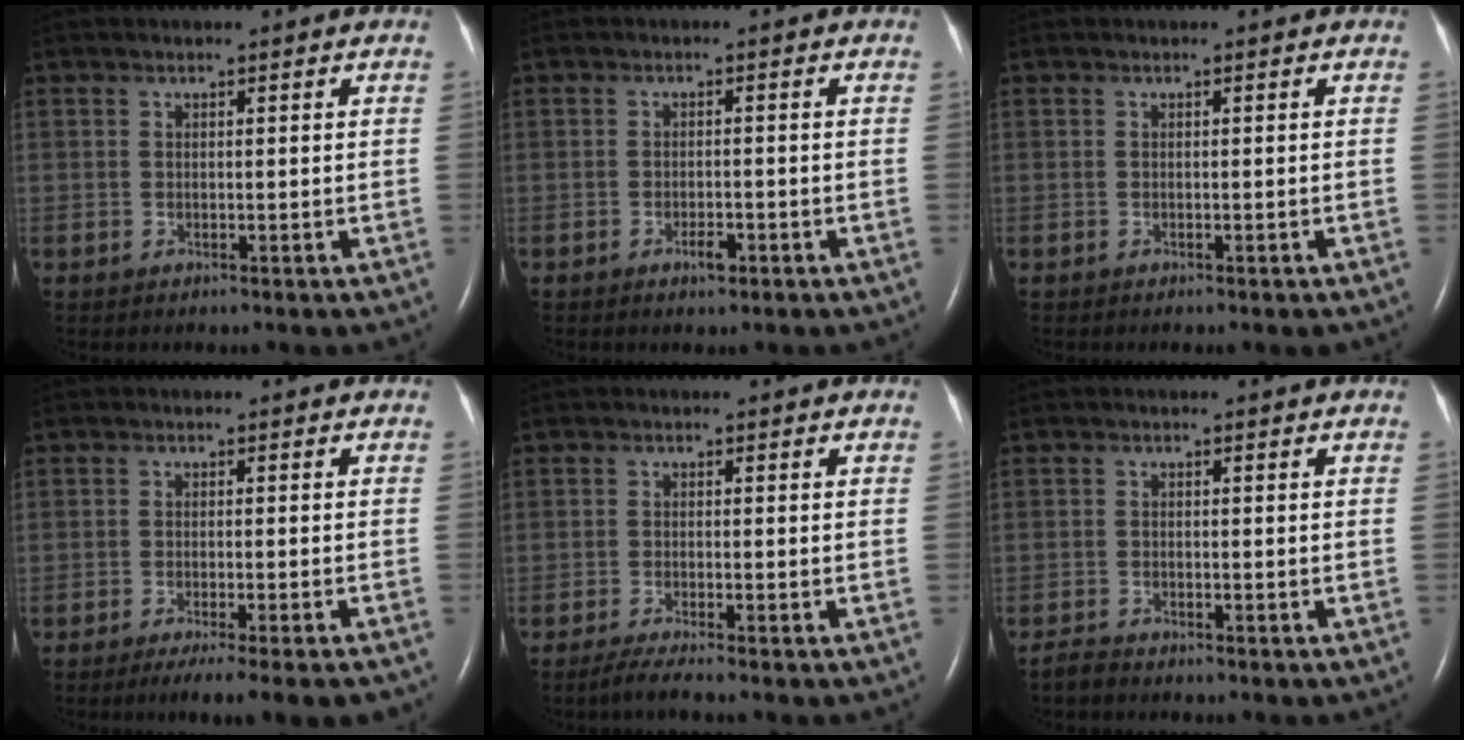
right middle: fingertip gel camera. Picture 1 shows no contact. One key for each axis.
{"total": 1.9, "fx": -1.1, "fy": 0.6, "fz": 1.4, "tx": -0.025, "ty": 0.000, "tz": -0.015}
{"total": 0.5, "fx": -0.4, "fy": 0.0, "fz": 0.3, "tx": -0.011, "ty": -0.002, "tz": -0.003}
{"total": 8.0, "fx": -6.2, "fy": -0.2, "fz": 5.1, "tx": -0.059, "ty": -0.018, "tz": -0.089}
{"total": 2.4, "fx": -2.0, "fy": 0.5, "fz": 1.3, "tx": -0.034, "ty": -0.007, "tz": -0.033}
{"total": 1.3, "fx": -1.3, "fy": 0.1, "fz": 0.2, "tx": -0.009, "ty": -0.004, "tz": -0.023}